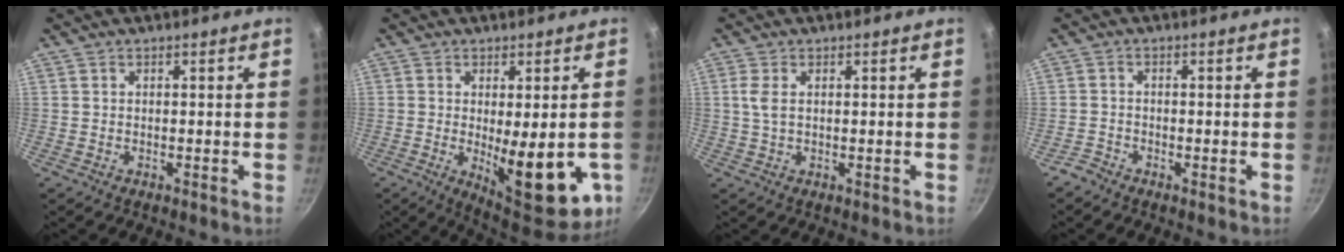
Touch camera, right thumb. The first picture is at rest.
{"total": 16.6, "force": [-3.5, 6.3, 14.9], "torque": [-0.176, -0.024, -0.031]}
{"total": 2.7, "force": [0.7, 1.3, 2.3], "torque": [-0.052, 0.003, 0.015]}
{"total": 1.7, "force": [-1.5, 0.7, 0.3], "torque": [-0.012, 0.008, -0.035]}